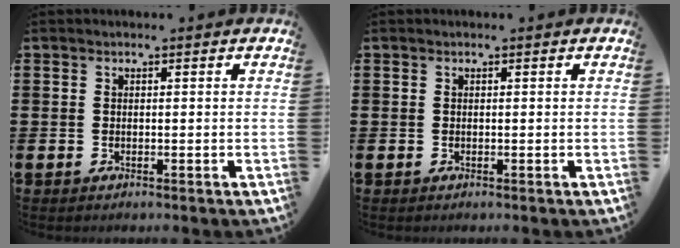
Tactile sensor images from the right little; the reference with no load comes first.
{"total": 0.0}